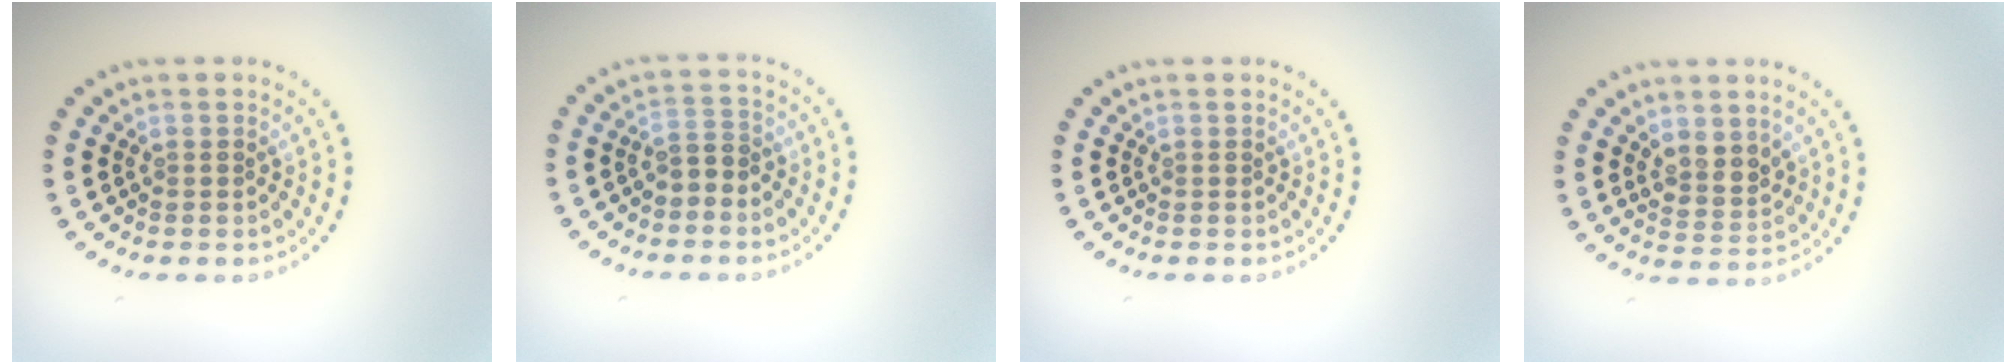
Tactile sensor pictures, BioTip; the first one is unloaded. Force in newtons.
{"total": 2.0, "press": 1.8, "slide": 1.0}
{"total": 0.0}
{"total": 2.4, "press": 2.2, "slide": 1.1}